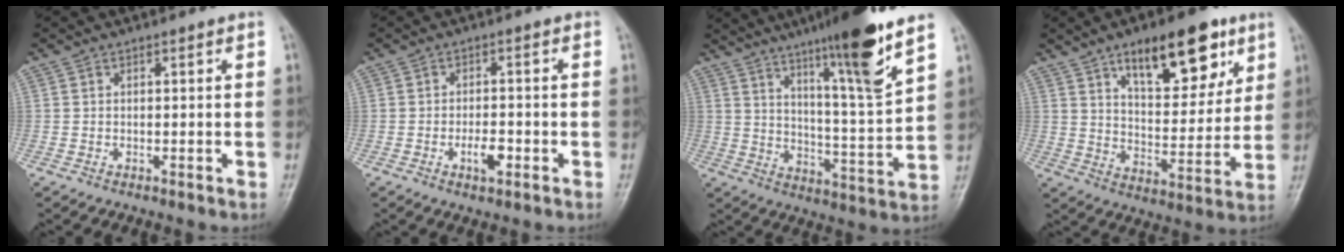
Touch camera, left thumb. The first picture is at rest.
{"total": 3.8, "force": [-1.7, 1.7, 3.0], "torque": [-0.046, 0.006, -0.025]}
{"total": 17.1, "force": [11.0, 0.8, 13.1], "torque": [-0.195, -0.061, 0.176]}
{"total": 17.8, "force": [9.8, 7.6, 12.7], "torque": [-0.140, -0.044, 0.154]}